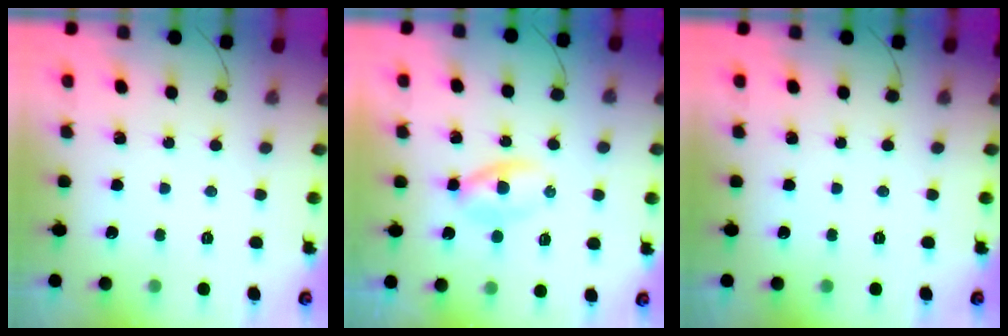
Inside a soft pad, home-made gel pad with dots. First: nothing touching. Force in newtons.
{"total": 2.8, "press": 2.5, "slide": 1.3}
{"total": 0.0}